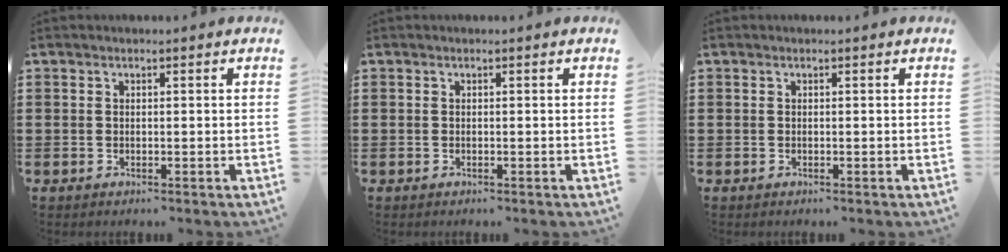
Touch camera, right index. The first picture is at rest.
{"total": 0.0}
{"total": 0.0}